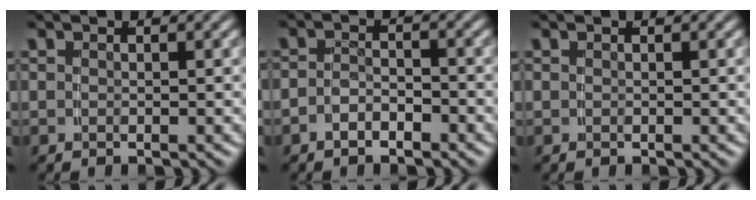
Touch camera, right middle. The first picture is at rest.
{"total": 2.4, "force": [-1.8, 1.2, 0.9], "torque": [-0.016, -0.004, -0.031]}
{"total": 0.0}